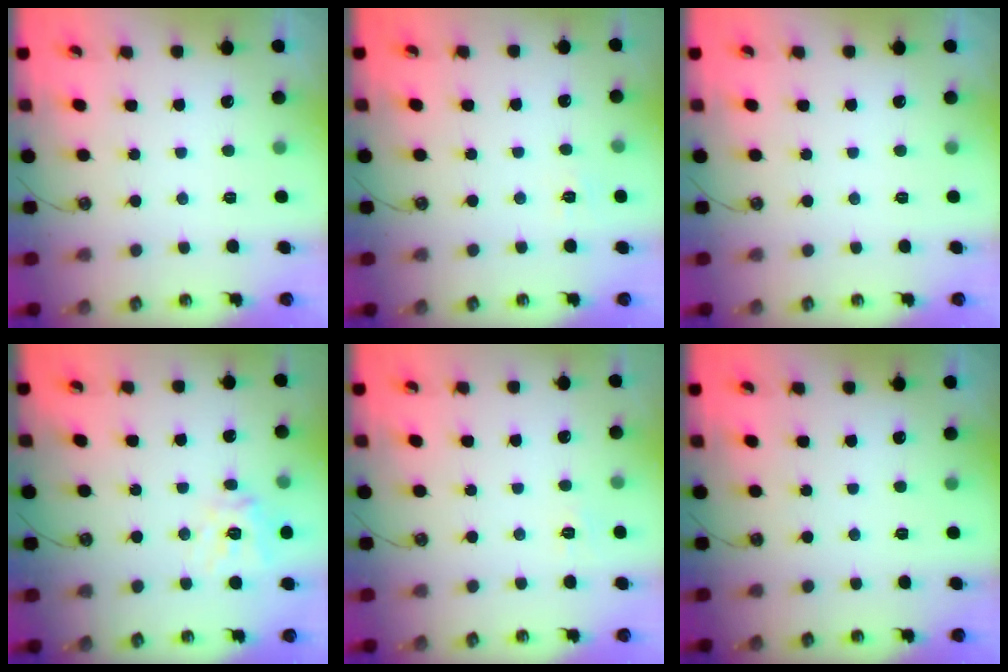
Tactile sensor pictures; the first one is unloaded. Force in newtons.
{"total": 4.5, "press": 4.4, "slide": 0.4}
{"total": 0.0}
{"total": 12.8, "press": 12.6, "slide": 1.7}
{"total": 4.6, "press": 4.5, "slide": 0.5}
{"total": 0.0}